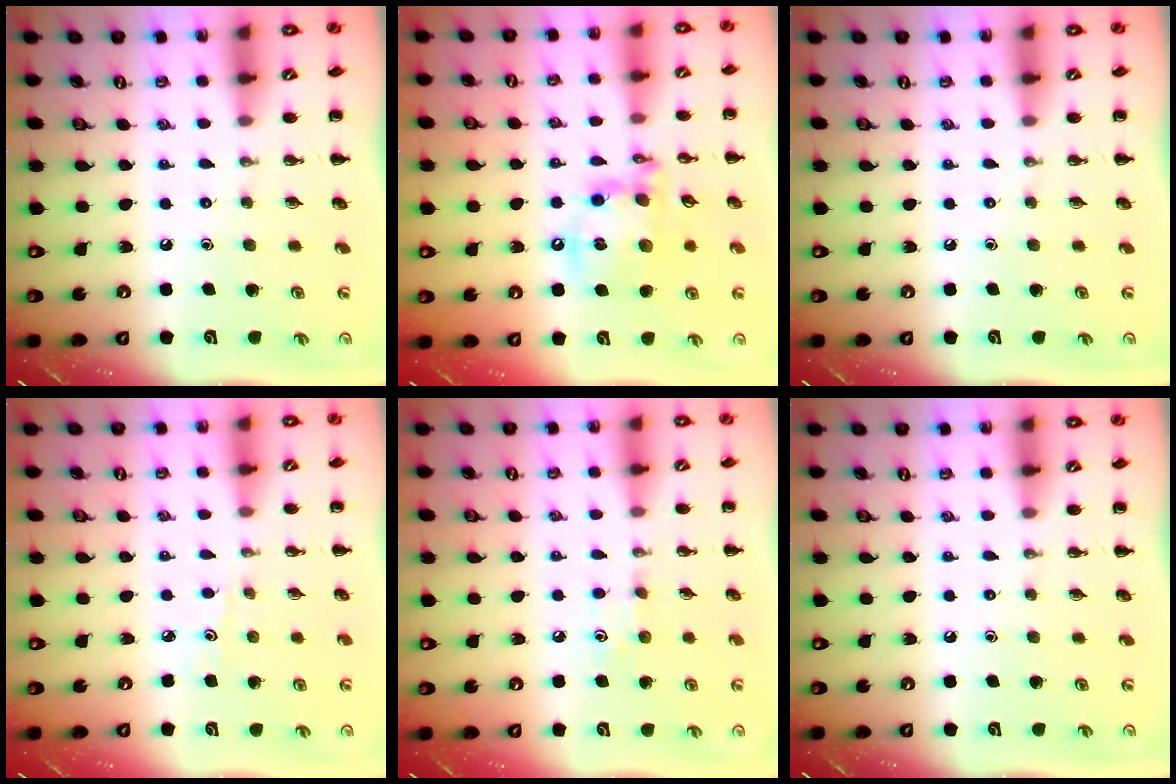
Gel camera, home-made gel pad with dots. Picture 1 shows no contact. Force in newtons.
{"total": 14.2, "press": 13.9, "slide": 3.0}
{"total": 0.0}
{"total": 2.6, "press": 2.3, "slide": 1.1}
{"total": 6.8, "press": 6.6, "slide": 1.5}
{"total": 0.0}